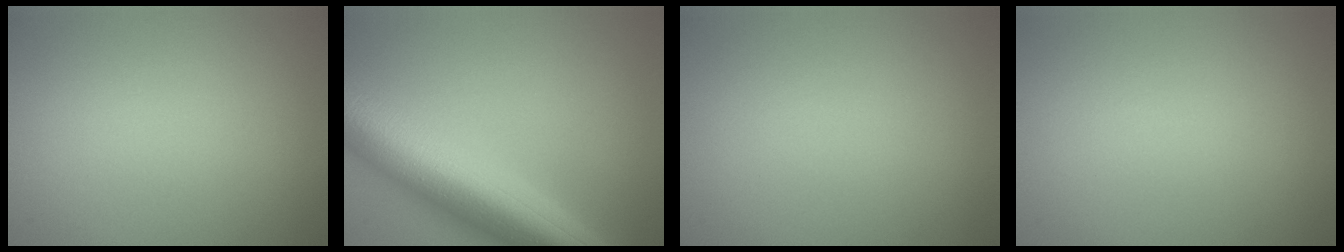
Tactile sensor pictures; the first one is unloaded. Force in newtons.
{"total": 11.3, "press": 11.3, "slide": 0.3}
{"total": 0.0}
{"total": 0.0}